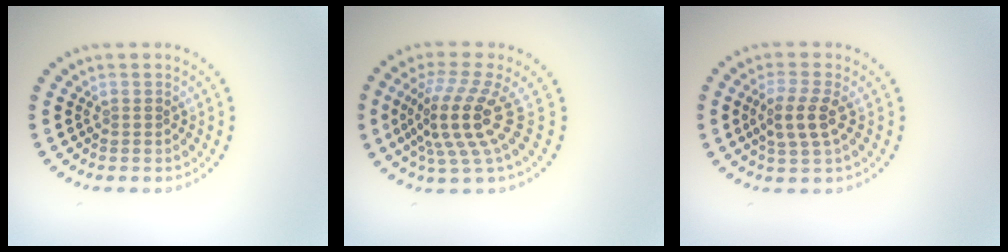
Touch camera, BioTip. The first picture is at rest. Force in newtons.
{"total": 5.2, "press": 3.6, "slide": 3.7}
{"total": 2.9, "press": 2.6, "slide": 1.2}